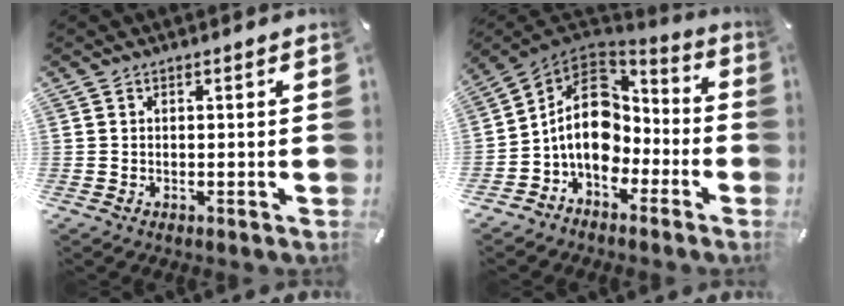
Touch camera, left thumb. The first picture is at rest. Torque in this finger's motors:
{"motor_torque": [1.13, 1.94, 1.11, 0.96, 0.20]}